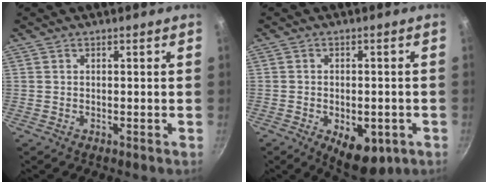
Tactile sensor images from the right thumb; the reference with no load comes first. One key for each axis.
{"total": 9.5, "fx": -3.4, "fy": 5.2, "fz": 7.2, "tx": -0.068, "ty": 0.006, "tz": -0.035}